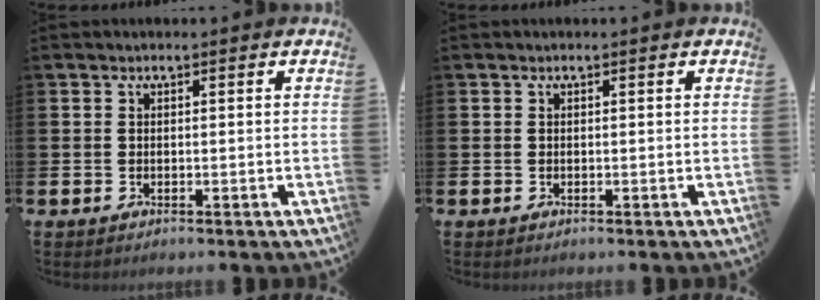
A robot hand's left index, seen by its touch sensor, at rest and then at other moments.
{"total": 0.0}